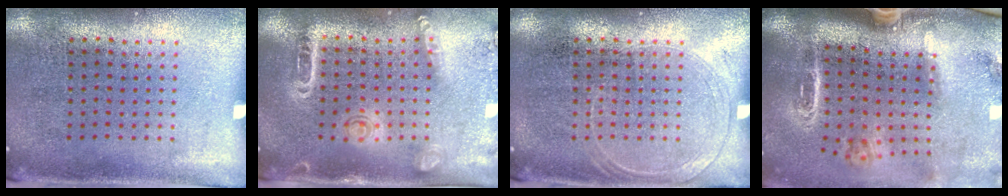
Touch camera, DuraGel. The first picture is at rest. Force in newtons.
{"total": 1.5, "press": 1.5, "slide": 0.5}
{"total": 1.2, "press": 1.1, "slide": 0.3}
{"total": 3.0, "press": 2.1, "slide": 2.1}